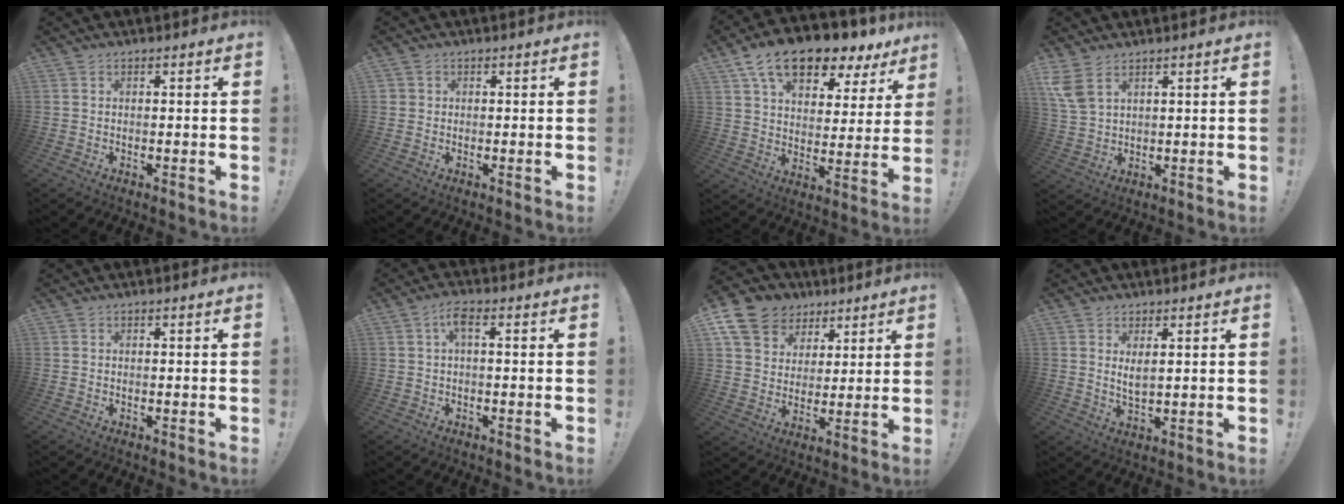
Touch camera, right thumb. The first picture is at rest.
{"total": 1.4, "force": [0.5, 1.3, 0.3], "torque": [0.002, -0.002, 0.008]}
{"total": 15.1, "force": [10.2, 7.6, 8.1], "torque": [-0.135, -0.065, 0.181]}
{"total": 6.8, "force": [4.1, 3.4, 4.2], "torque": [-0.090, -0.013, 0.081]}
{"total": 0.0}
{"total": 4.2, "force": [0.6, 1.3, 4.0], "torque": [-0.082, 0.009, 0.011]}
{"total": 12.3, "force": [6.7, 9.3, 4.3], "torque": [-0.073, -0.042, 0.135]}
{"total": 3.6, "force": [1.7, 0.8, 3.1], "torque": [-0.048, -0.014, 0.028]}